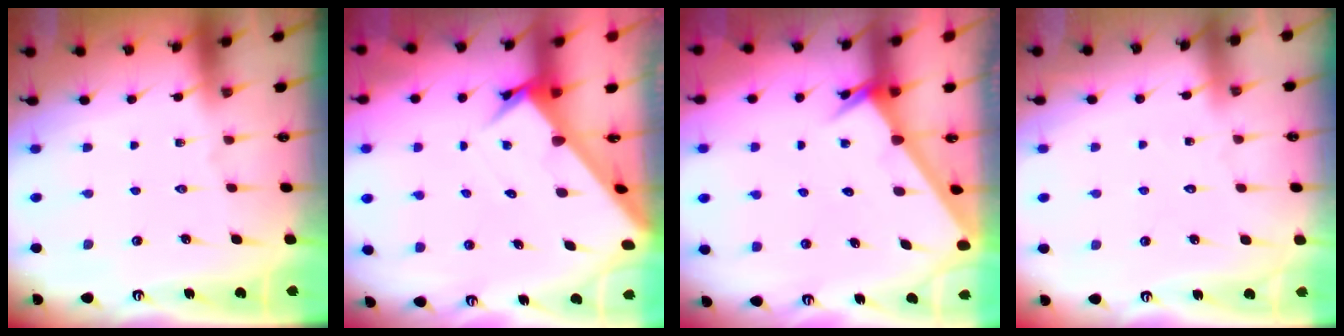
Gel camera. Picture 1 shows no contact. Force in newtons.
{"total": 3.9, "press": 3.9, "slide": 0.3}
{"total": 2.6, "press": 2.6, "slide": 0.1}
{"total": 3.1, "press": 3.1, "slide": 0.2}